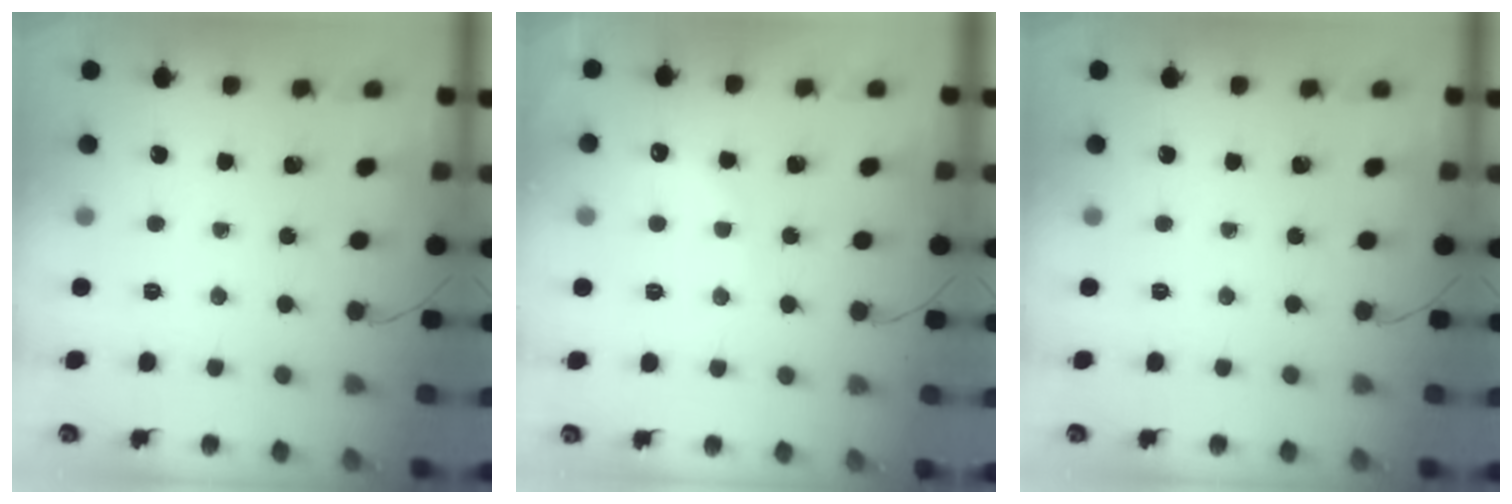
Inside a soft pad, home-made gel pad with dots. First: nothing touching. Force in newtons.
{"total": 8.9, "press": 8.8, "slide": 1.5}
{"total": 0.0}